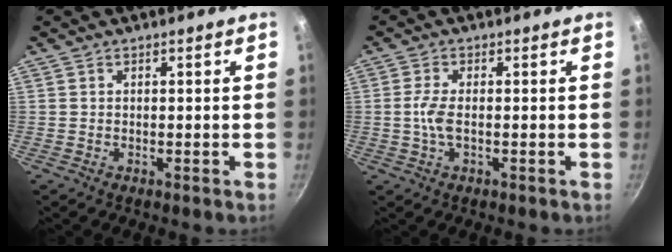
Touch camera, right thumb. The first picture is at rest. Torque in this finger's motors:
{"motor_torque": [0.04, 0.02, 0.37, 0.05, 0.04]}